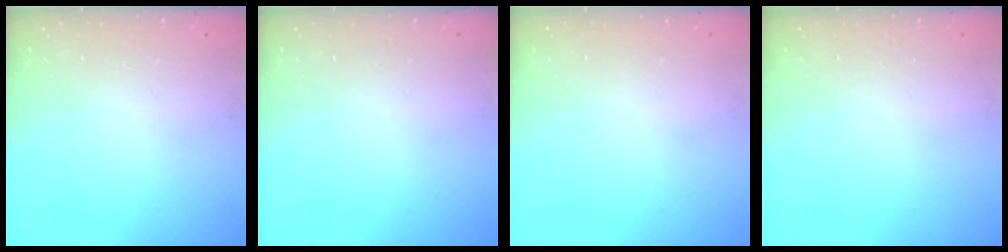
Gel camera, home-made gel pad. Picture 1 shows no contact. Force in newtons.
{"total": 0.0}
{"total": 0.0}
{"total": 0.0}